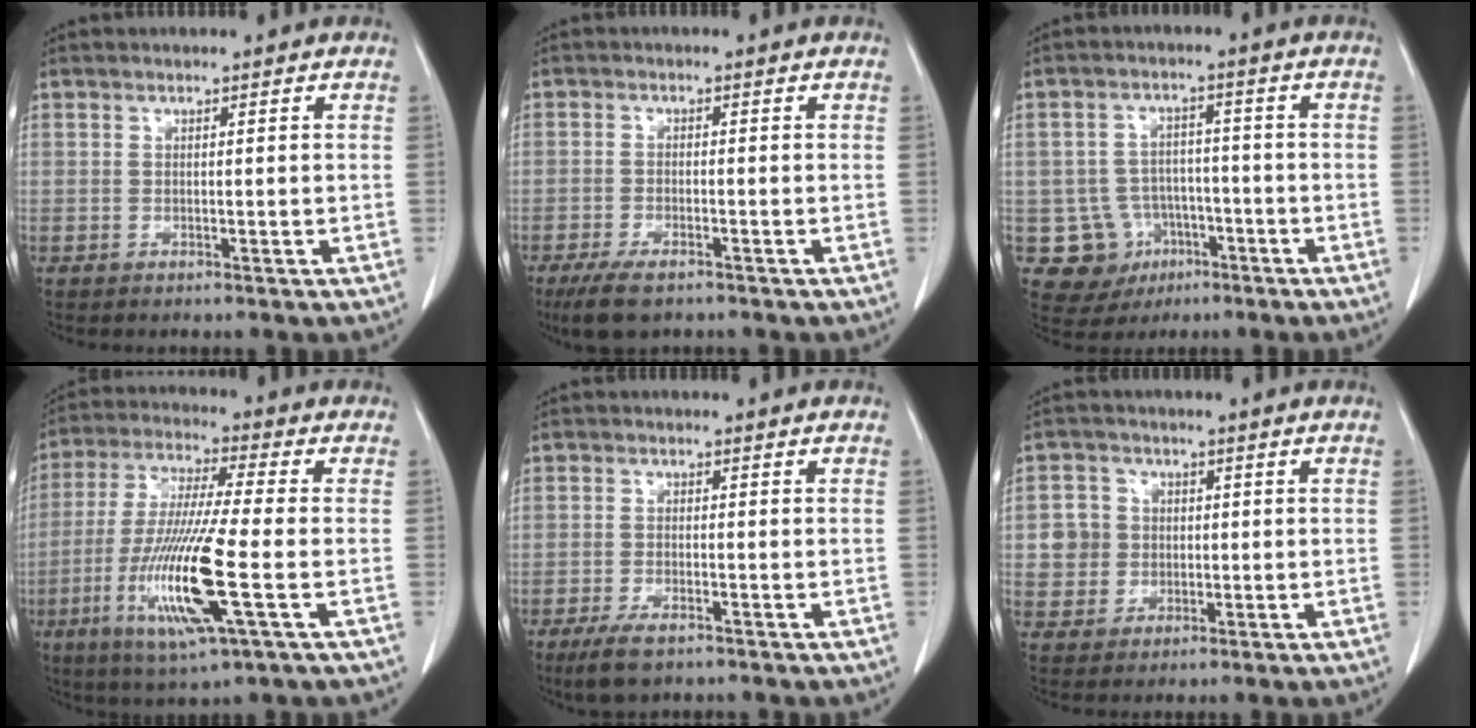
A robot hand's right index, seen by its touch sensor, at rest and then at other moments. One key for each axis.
{"total": 5.8, "fx": -4.2, "fy": 1.7, "fz": 3.6, "tx": -0.070, "ty": -0.011, "tz": -0.071}
{"total": 8.8, "fx": -3.1, "fy": 8.1, "fz": 1.5, "tx": -0.035, "ty": 0.013, "tz": -0.036}
{"total": 15.6, "fx": -4.4, "fy": 0.6, "fz": 15.0, "tx": -0.307, "ty": -0.021, "tz": -0.082}
{"total": 4.8, "fx": -3.3, "fy": 1.3, "fz": 3.2, "tx": -0.068, "ty": -0.009, "tz": -0.056}
{"total": 5.3, "fx": 0.2, "fy": 5.2, "fz": 0.9, "tx": -0.017, "ty": 0.019, "tz": 0.009}